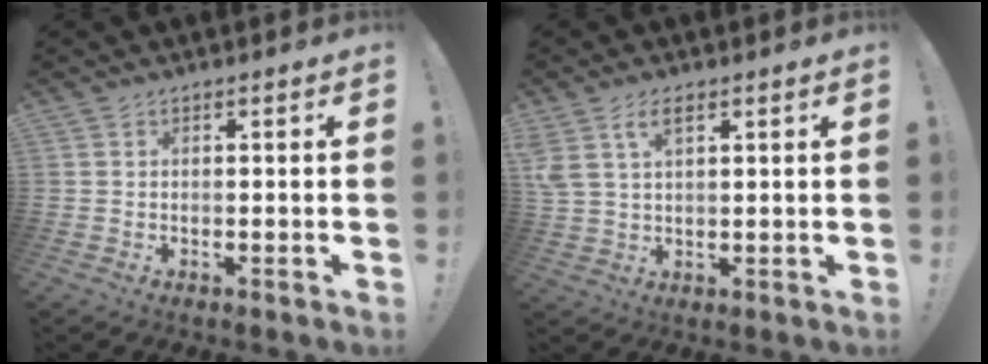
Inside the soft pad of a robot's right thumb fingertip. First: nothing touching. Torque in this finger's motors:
{"motor_torque": [0.93, 1.59, 1.06, 0.16, 0.08]}